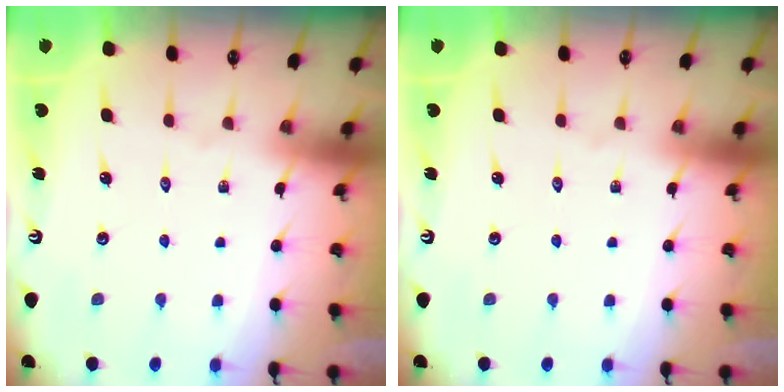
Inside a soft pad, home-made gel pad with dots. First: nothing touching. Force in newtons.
{"total": 0.0}